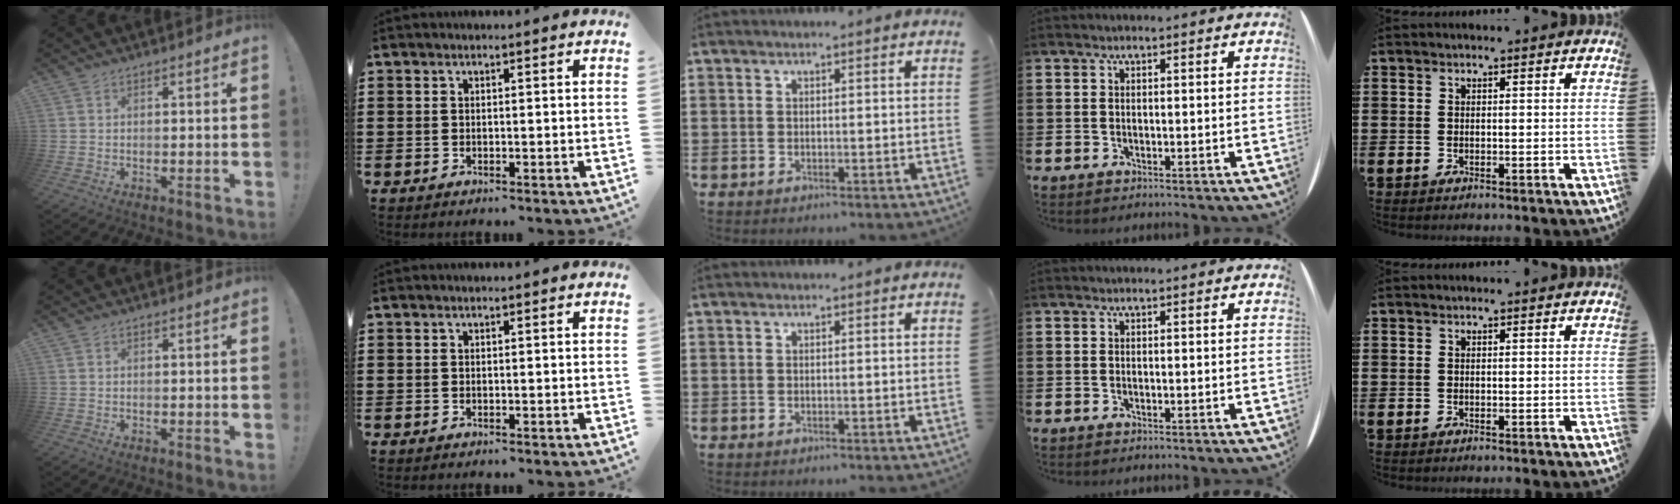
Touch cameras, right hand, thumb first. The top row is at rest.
{}